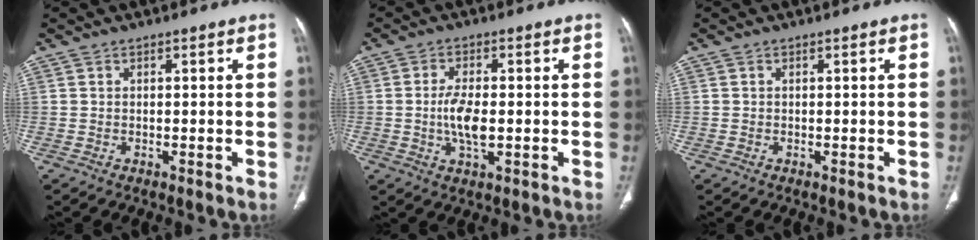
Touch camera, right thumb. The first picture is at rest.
{"total": 6.0, "force": [-0.6, 2.6, 5.4], "torque": [-0.108, -0.004, -0.012]}
{"total": 0.0}